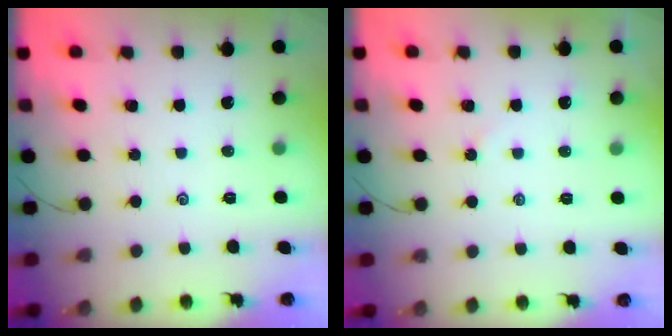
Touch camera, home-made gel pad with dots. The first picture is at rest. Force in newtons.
{"total": 3.0, "press": 2.9, "slide": 0.3}